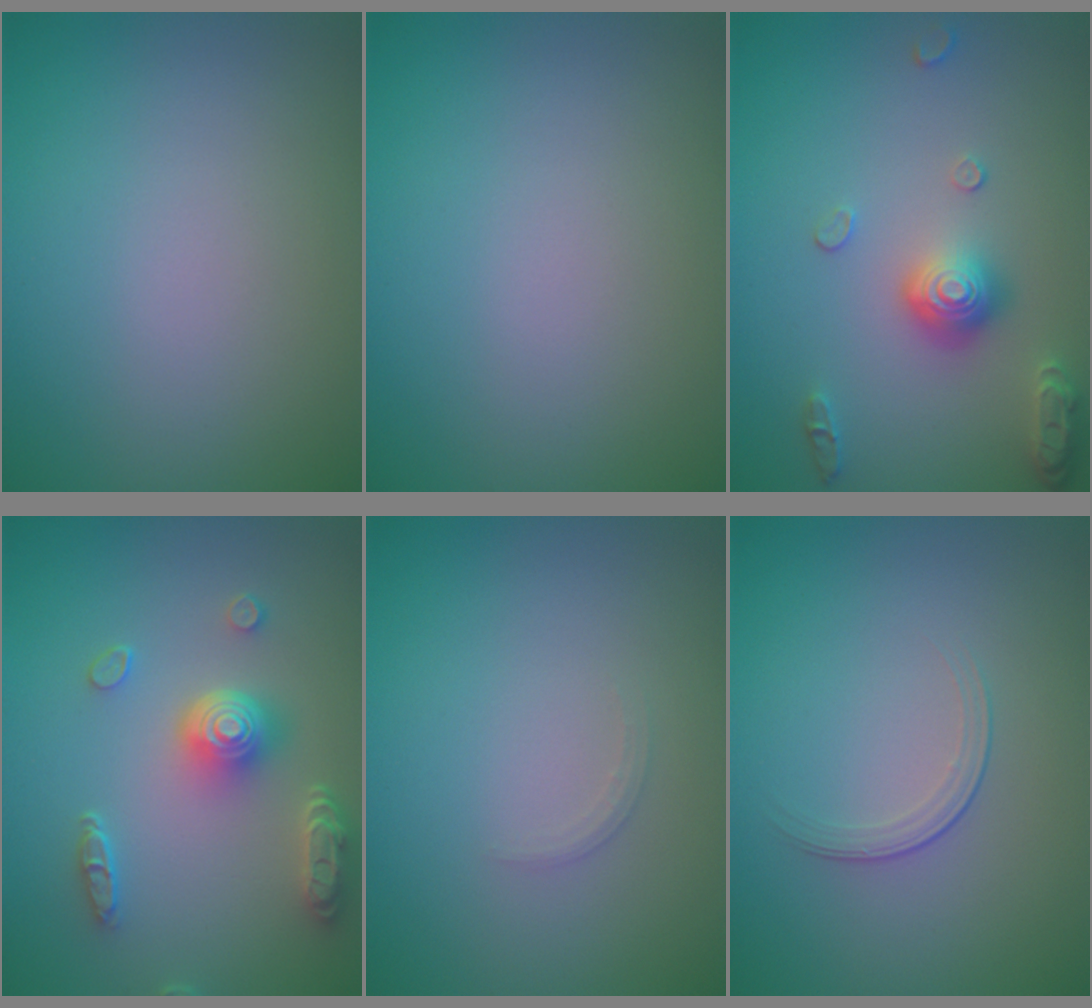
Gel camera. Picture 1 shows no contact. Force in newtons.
{"total": 0.0}
{"total": 3.1, "press": 2.7, "slide": 1.6}
{"total": 5.0, "press": 3.9, "slide": 3.1}
{"total": 0.7, "press": 0.7, "slide": 0.1}
{"total": 1.5, "press": 0.7, "slide": 1.4}